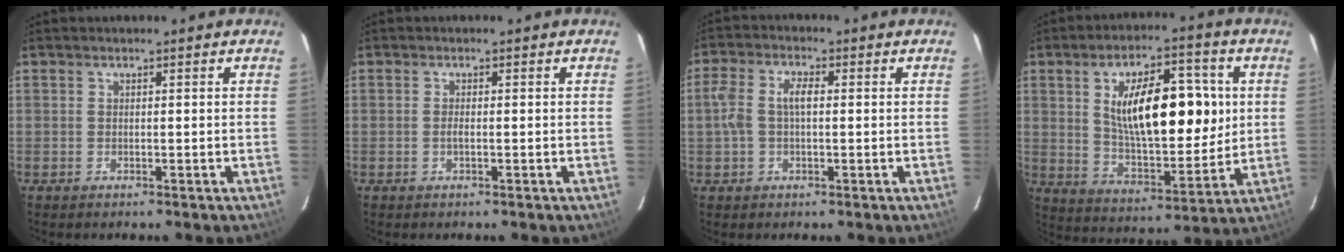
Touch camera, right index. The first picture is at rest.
{"total": 1.0, "force": [-0.3, 0.1, 1.0], "torque": [-0.021, 0.000, -0.005]}
{"total": 5.4, "force": [0.1, 2.6, 4.7], "torque": [-0.097, 0.011, 0.001]}
{"total": 18.6, "force": [3.9, 8.1, 16.2], "torque": [-0.264, 0.006, 0.072]}